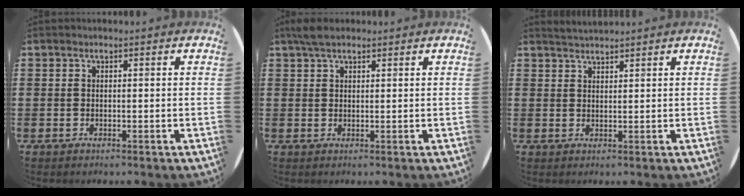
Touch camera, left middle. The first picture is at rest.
{"total": 2.7, "force": [2.0, 1.0, 1.5], "torque": [-0.034, 0.007, 0.037]}
{"total": 1.8, "force": [1.8, 0.0, 0.1], "torque": [-0.003, 0.001, 0.034]}